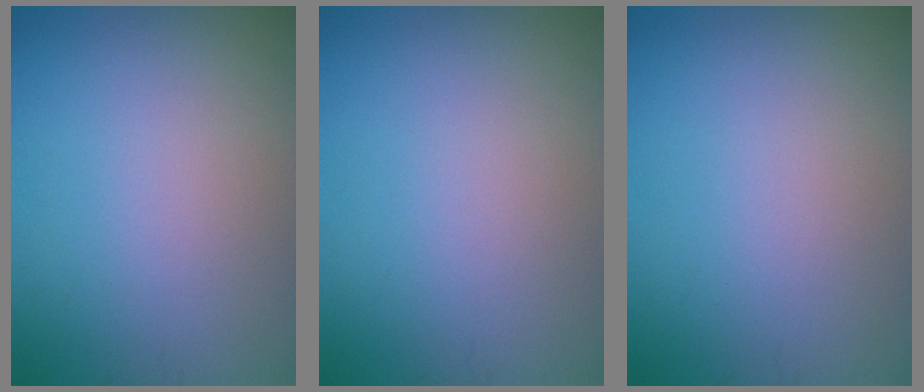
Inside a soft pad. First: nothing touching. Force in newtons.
{"total": 0.0}
{"total": 0.0}